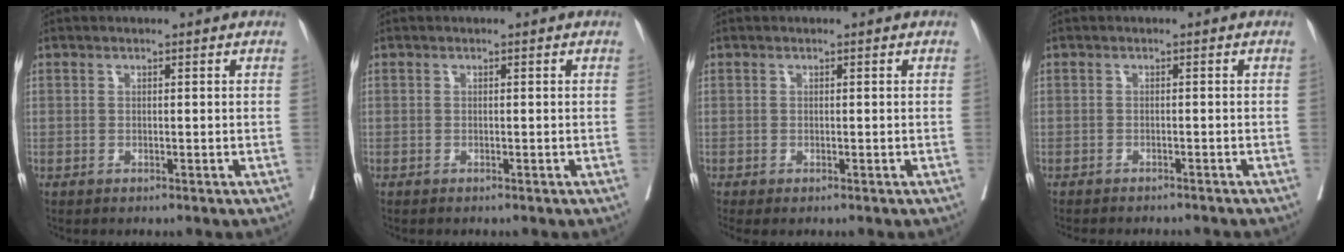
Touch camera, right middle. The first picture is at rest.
{"total": 0.0}
{"total": 1.2, "force": [-0.9, 0.3, 0.7], "torque": [-0.006, -0.005, -0.011]}
{"total": 7.3, "force": [-6.8, 1.2, 2.3], "torque": [-0.020, -0.008, -0.082]}